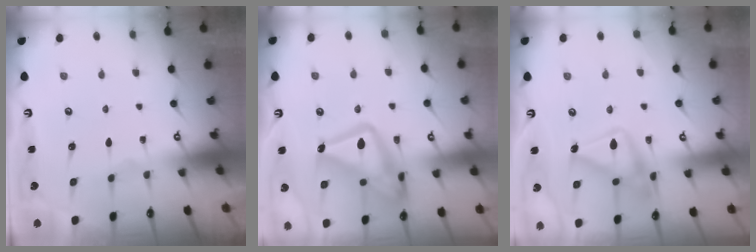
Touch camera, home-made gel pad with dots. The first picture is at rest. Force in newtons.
{"total": 20.8, "press": 20.7, "slide": 1.6}
{"total": 15.7, "press": 15.6, "slide": 1.0}